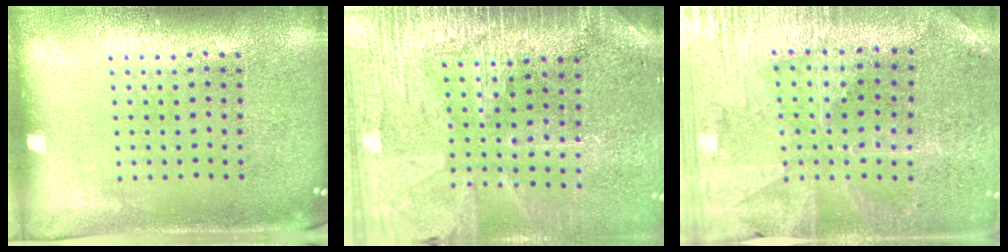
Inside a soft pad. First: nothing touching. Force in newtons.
{"total": 3.5, "press": 3.3, "slide": 1.2}
{"total": 1.4, "press": 1.3, "slide": 0.4}